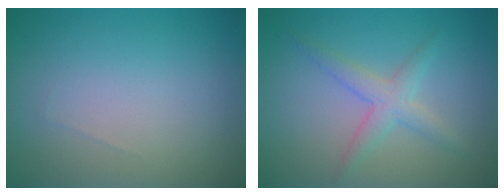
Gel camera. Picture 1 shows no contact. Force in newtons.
{"total": 2.5, "press": 2.5, "slide": 0.1}